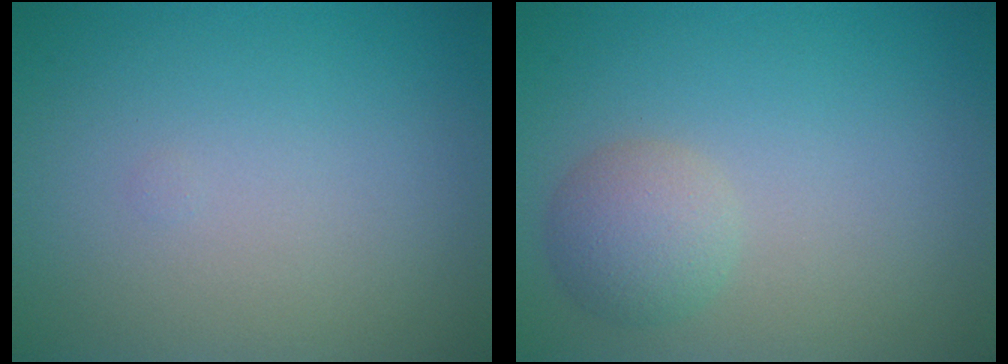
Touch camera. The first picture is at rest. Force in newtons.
{"total": 2.7, "press": 2.7, "slide": 0.1}